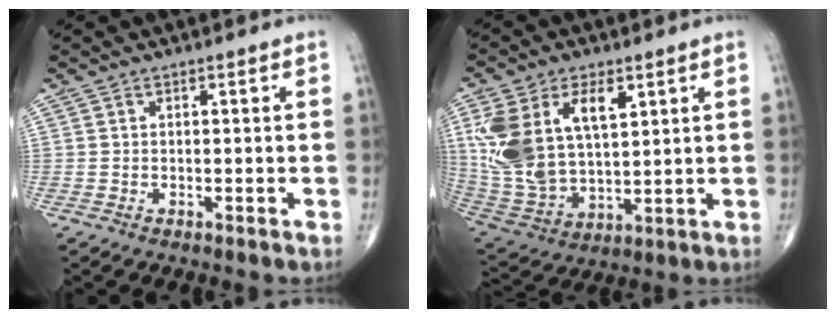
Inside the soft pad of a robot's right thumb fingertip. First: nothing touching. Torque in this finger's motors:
{"motor_torque": [2.41, 2.46, 1.54, 0.51, 0.20]}